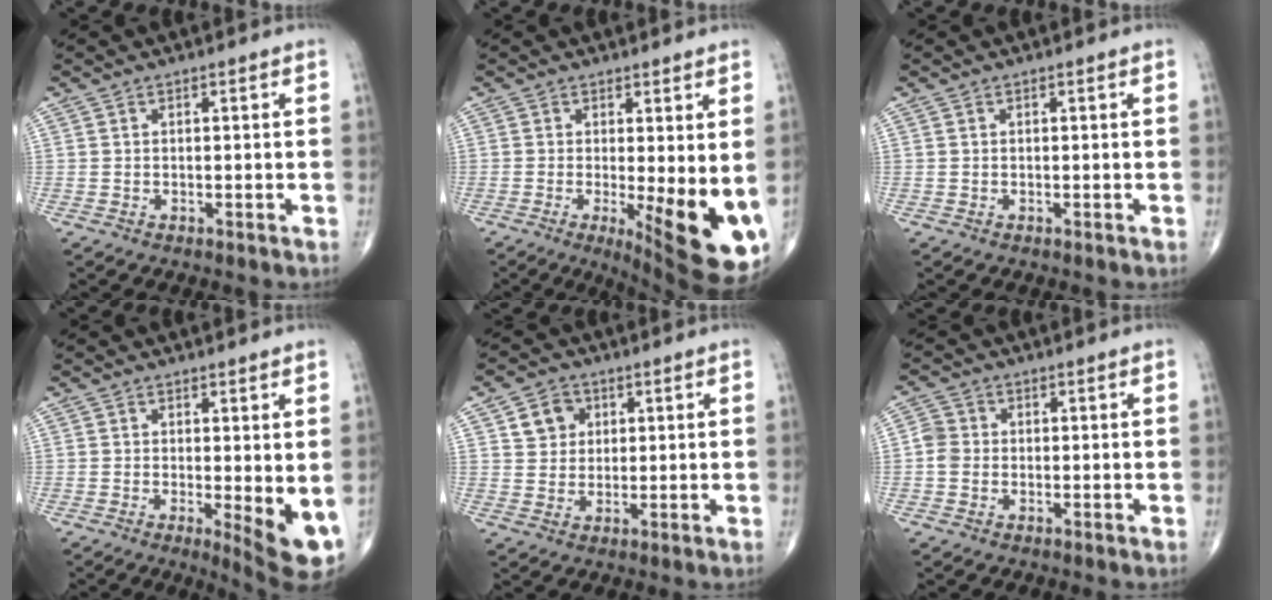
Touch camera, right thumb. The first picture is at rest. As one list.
[{"total": 13.8, "force": [-2.1, 4.1, 13.0], "torque": [-0.170, -0.029, -0.017]}, {"total": 0.0}, {"total": 7.7, "force": [-0.9, 2.1, 7.4], "torque": [-0.096, -0.019, -0.007]}, {"total": 5.5, "force": [2.0, 4.8, 1.9], "torque": [-0.006, -0.005, 0.033]}, {"total": 3.0, "force": [-0.4, 2.7, 1.3], "torque": [-0.019, 0.006, -0.015]}]